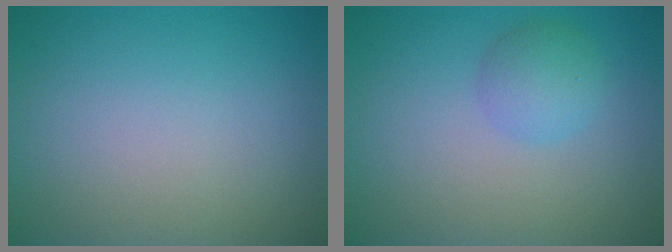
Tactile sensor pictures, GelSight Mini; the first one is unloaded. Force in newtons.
{"total": 2.4, "press": 2.4, "slide": 0.1}